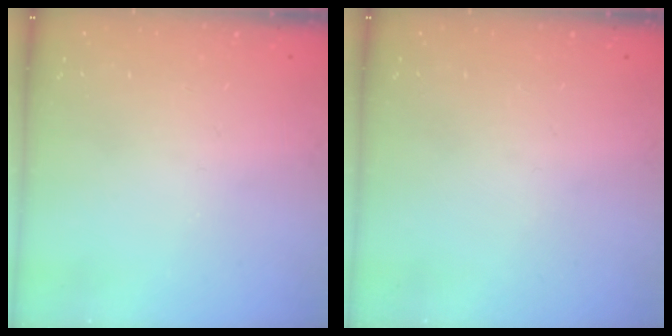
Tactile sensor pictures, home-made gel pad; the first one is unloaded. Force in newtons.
{"total": 0.0}